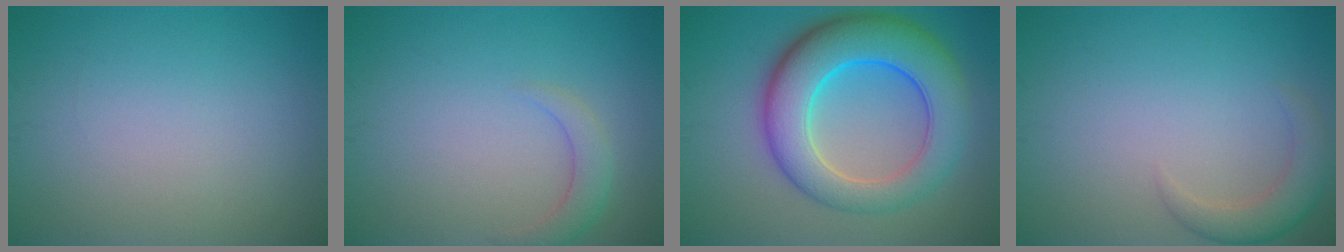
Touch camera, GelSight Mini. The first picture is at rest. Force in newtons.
{"total": 2.1, "press": 2.1, "slide": 0.2}
{"total": 10.0, "press": 10.0, "slide": 0.2}
{"total": 2.9, "press": 2.9, "slide": 0.3}